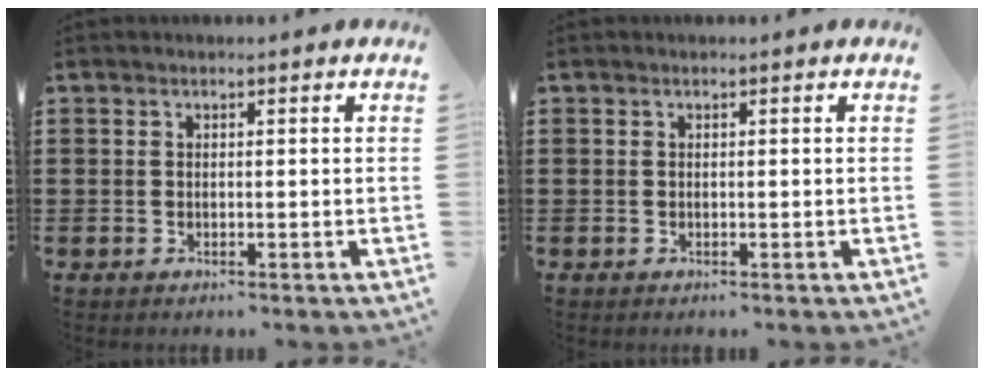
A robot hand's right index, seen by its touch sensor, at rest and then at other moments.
{"total": 0.0}